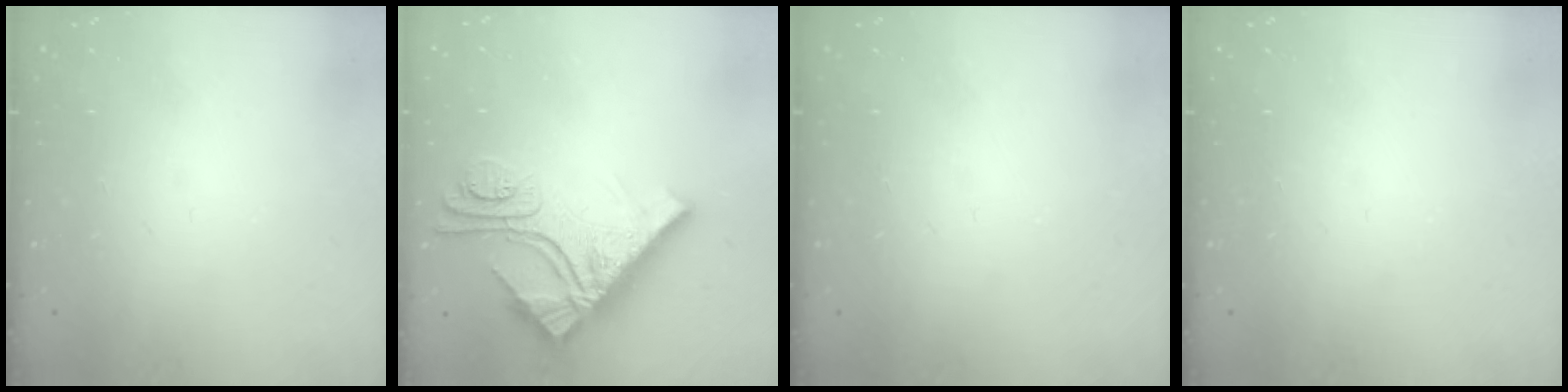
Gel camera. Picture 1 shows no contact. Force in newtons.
{"total": 12.2, "press": 12.2, "slide": 1.2}
{"total": 0.0}
{"total": 0.0}